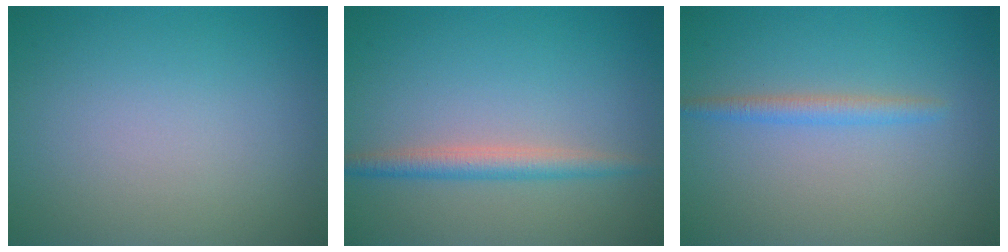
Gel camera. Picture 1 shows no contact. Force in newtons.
{"total": 2.4, "press": 2.4, "slide": 0.1}
{"total": 1.6, "press": 1.6, "slide": 0.0}